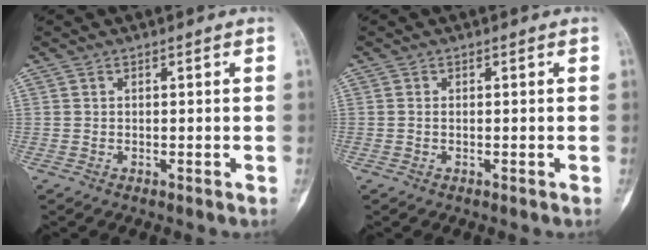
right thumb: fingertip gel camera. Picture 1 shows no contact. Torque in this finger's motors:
{"motor_torque": [-0.09, -0.09, 0.30, -0.02, -0.01]}